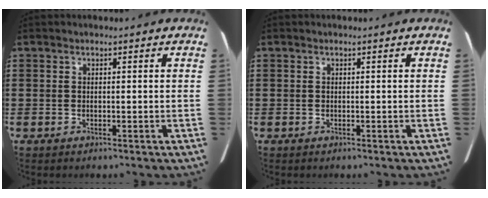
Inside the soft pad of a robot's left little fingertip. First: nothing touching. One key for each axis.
{"total": 0.0}